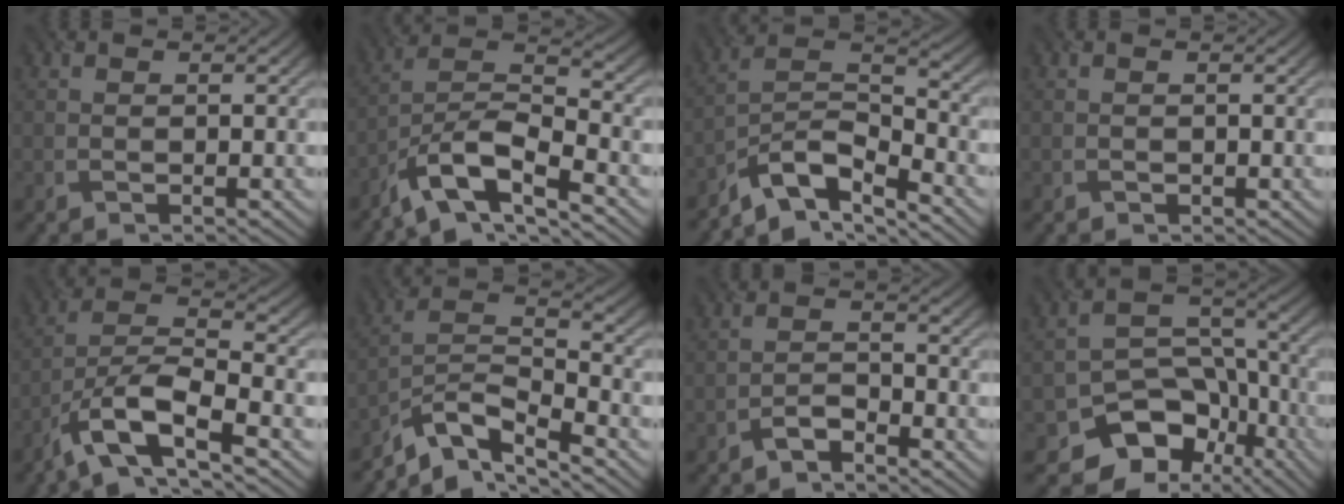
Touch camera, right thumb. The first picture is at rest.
{"total": 10.4, "force": [-7.3, 3.2, 6.7], "torque": [-0.118, 0.004, -0.153]}
{"total": 9.4, "force": [-7.1, 3.1, 5.2], "torque": [-0.091, -0.003, -0.150]}
{"total": 0.6, "force": [-0.3, 0.5, 0.1], "torque": [0.002, -0.005, -0.005]}
{"total": 10.2, "force": [-6.4, 2.9, 7.4], "torque": [-0.133, 0.001, -0.130]}
{"total": 8.9, "force": [-6.8, 2.7, 5.1], "torque": [-0.090, -0.004, -0.145]}
{"total": 2.7, "force": [-2.3, 0.8, 1.2], "torque": [-0.018, 0.008, -0.049]}
{"total": 11.2, "force": [-5.9, 7.9, 5.2], "torque": [-0.078, -0.019, -0.105]}